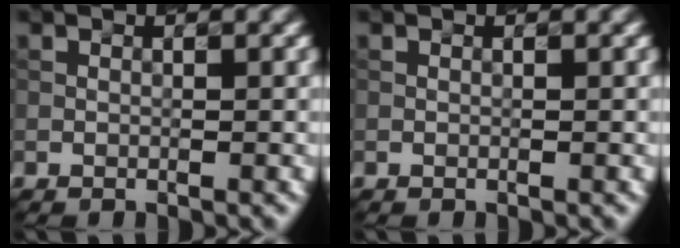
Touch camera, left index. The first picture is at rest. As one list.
[{"total": 0.0}]